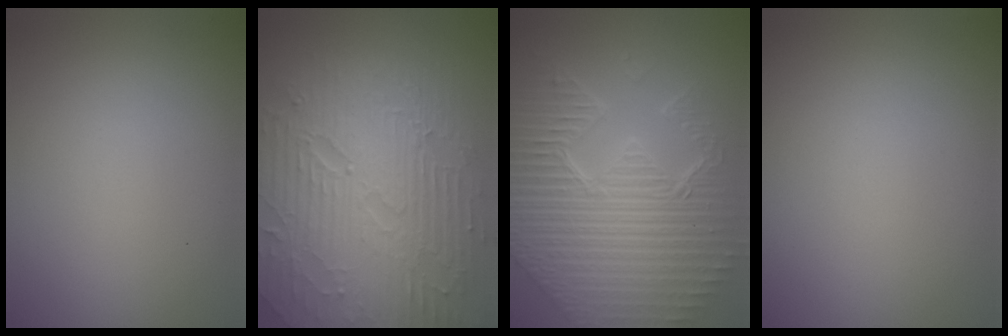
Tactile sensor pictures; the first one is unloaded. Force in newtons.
{"total": 10.2, "press": 6.6, "slide": 7.7}
{"total": 11.4, "press": 7.4, "slide": 8.7}
{"total": 0.0}